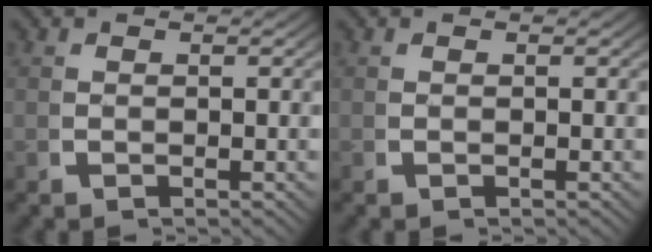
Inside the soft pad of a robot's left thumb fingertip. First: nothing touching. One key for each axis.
{"total": 0.0}